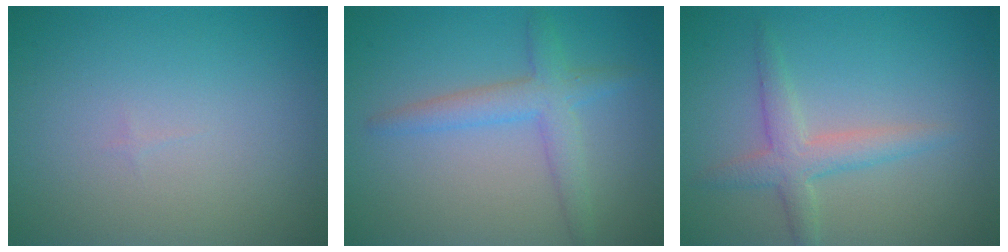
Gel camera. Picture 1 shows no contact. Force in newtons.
{"total": 2.6, "press": 2.6, "slide": 0.2}
{"total": 2.9, "press": 2.9, "slide": 0.1}